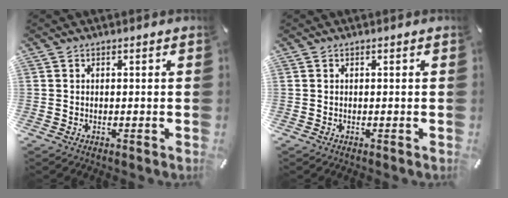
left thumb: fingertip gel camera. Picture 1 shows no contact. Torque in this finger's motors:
{"motor_torque": [-0.01, 0.01, 0.00, 0.00, 0.00]}